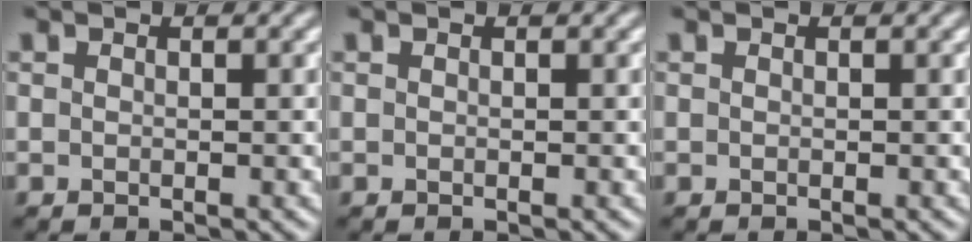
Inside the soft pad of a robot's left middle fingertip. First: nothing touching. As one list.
[{"total": 0.0}, {"total": 0.0}]